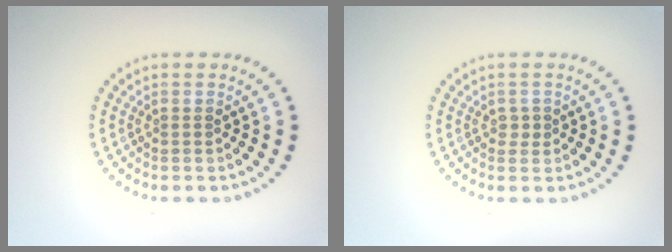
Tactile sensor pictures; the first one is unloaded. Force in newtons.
{"total": 0.9, "press": 0.9, "slide": 0.2}